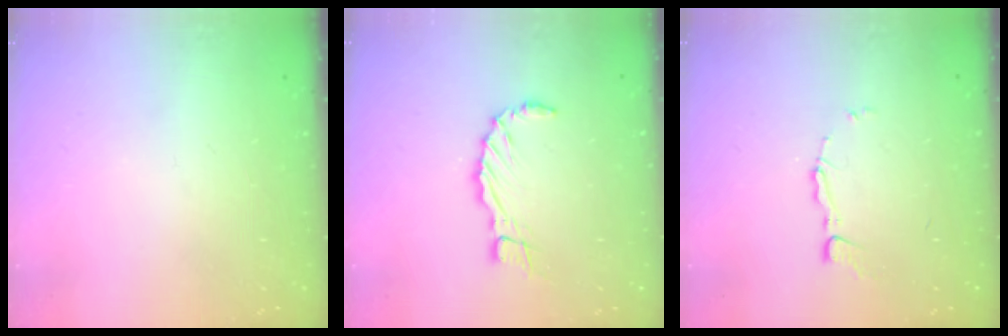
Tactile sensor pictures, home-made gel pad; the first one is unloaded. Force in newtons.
{"total": 6.7, "press": 6.6, "slide": 1.0}
{"total": 5.0, "press": 5.0, "slide": 0.3}